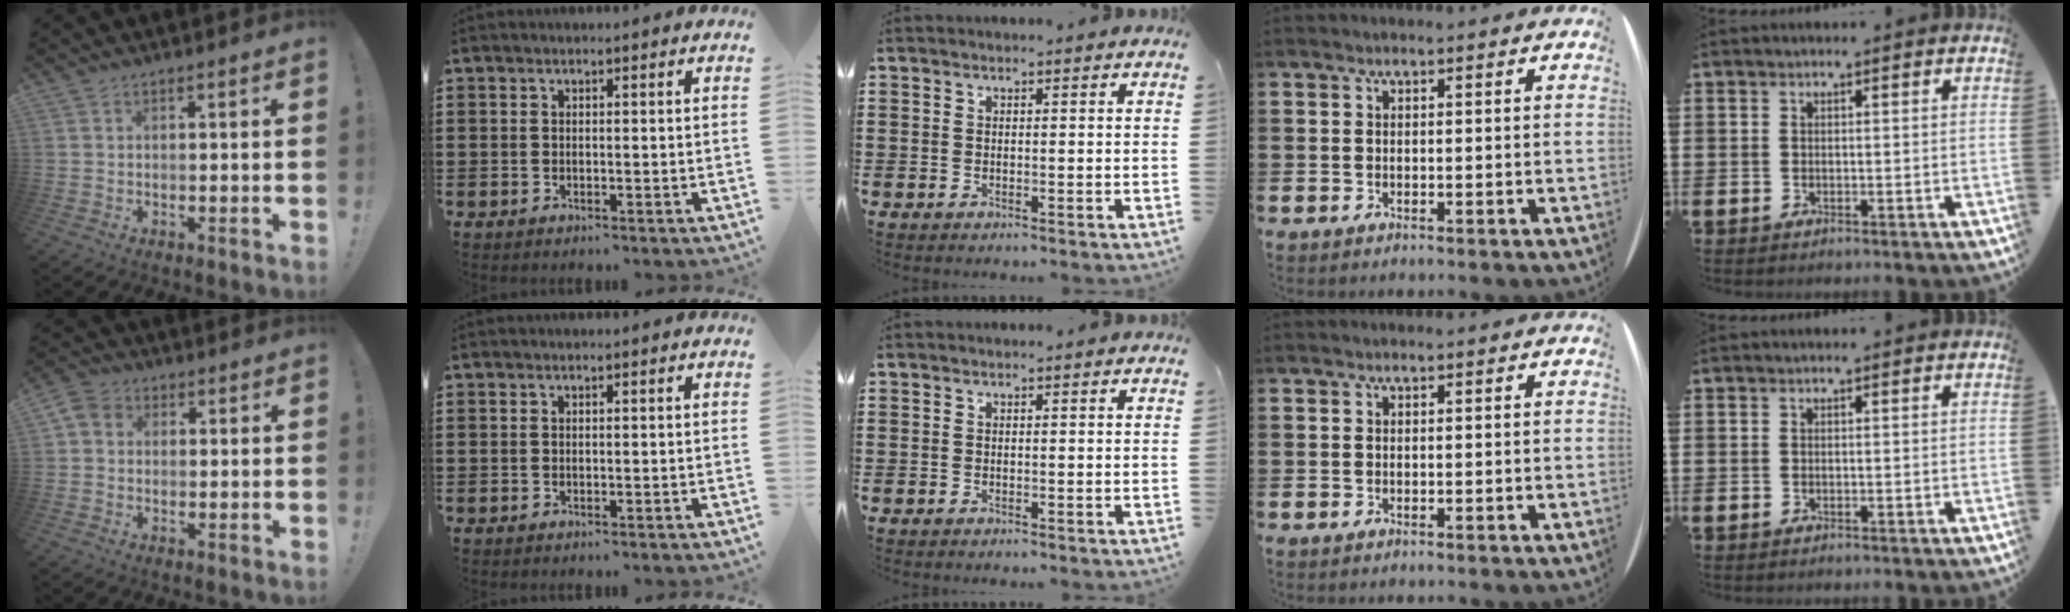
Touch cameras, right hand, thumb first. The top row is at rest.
{"thumb": {"total": 4.4, "force": [0.4, 3.8, 2.3], "torque": [-0.045, 0.005, 0.010]}}